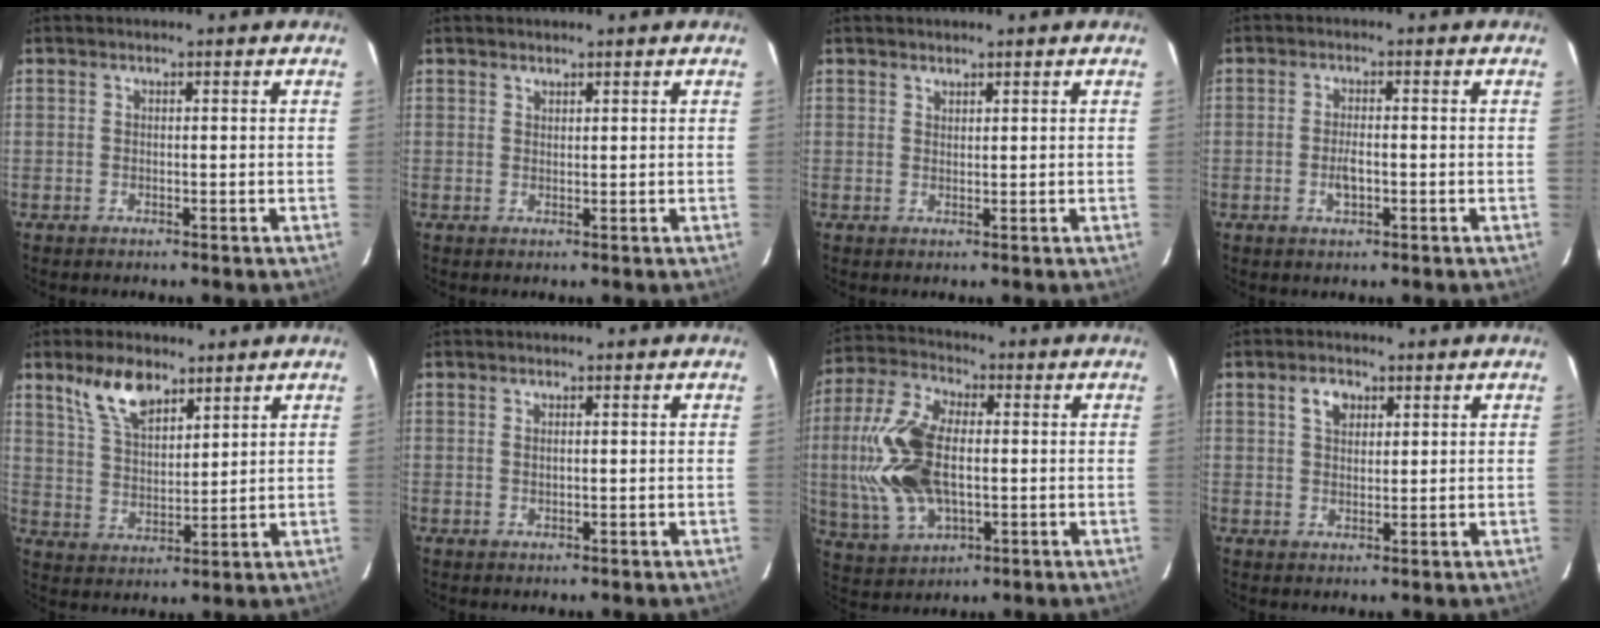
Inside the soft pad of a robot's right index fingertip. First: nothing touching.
{"total": 0.9, "force": [0.8, 0.4, 0.0], "torque": [-0.001, 0.001, 0.016]}
{"total": 1.1, "force": [1.0, 0.5, 0.1], "torque": [-0.001, 0.002, 0.019]}
{"total": 3.2, "force": [-1.0, 1.3, 2.7], "torque": [-0.054, -0.001, -0.016]}
{"total": 9.3, "force": [6.2, 4.2, 5.5], "torque": [-0.102, 0.013, 0.125]}
{"total": 0.8, "force": [0.3, 0.5, 0.6], "torque": [-0.012, 0.001, 0.005]}
{"total": 18.2, "force": [-0.4, 10.5, 14.8], "torque": [-0.331, 0.010, 0.003]}
{"total": 3.6, "force": [1.7, 2.4, 2.1], "torque": [-0.034, 0.010, 0.031]}